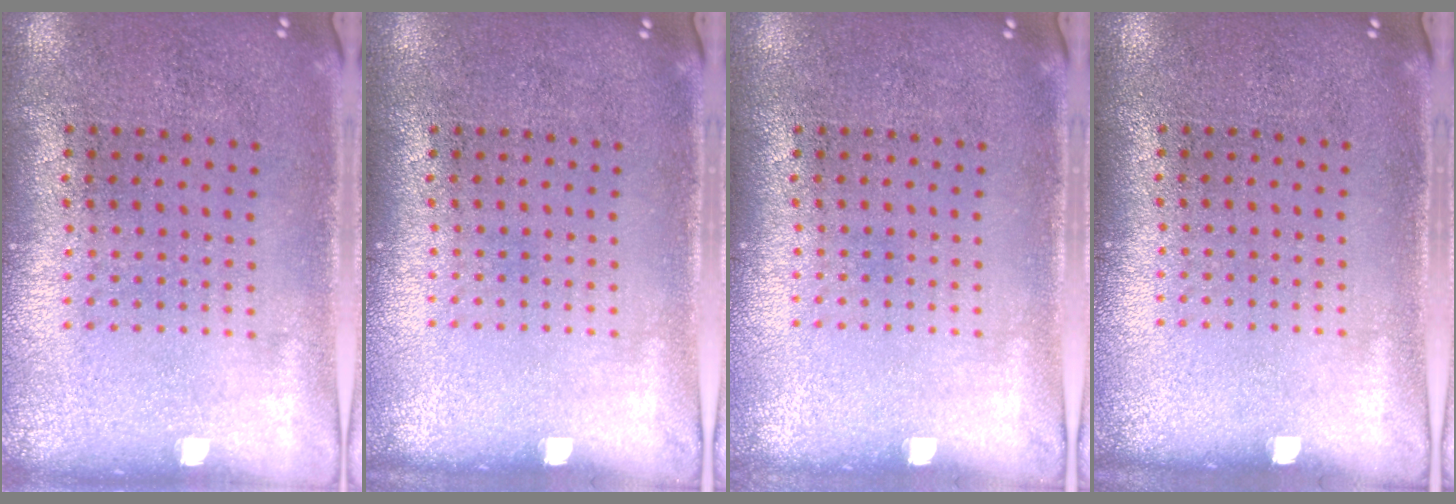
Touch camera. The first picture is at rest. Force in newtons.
{"total": 0.0}
{"total": 0.0}
{"total": 0.0}